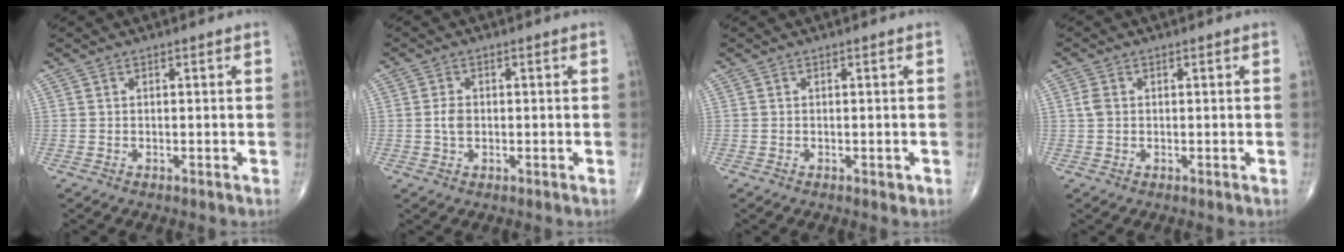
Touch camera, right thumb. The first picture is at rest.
{"total": 2.6, "force": [-0.1, 1.7, 1.9], "torque": [-0.034, 0.003, -0.005]}
{"total": 0.8, "force": [-0.3, 0.5, 0.6], "torque": [-0.006, -0.001, -0.002]}
{"total": 1.9, "force": [0.2, 1.4, 1.2], "torque": [-0.027, 0.004, 0.003]}